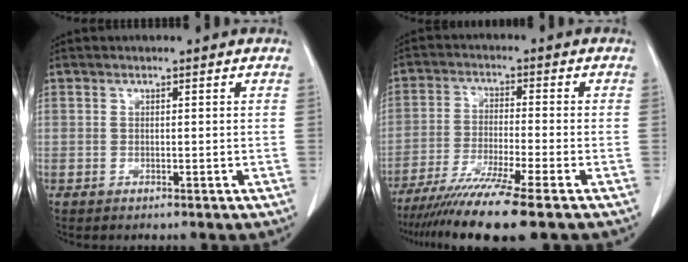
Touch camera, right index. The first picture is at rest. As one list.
[{"total": 11.4, "force": [-8.8, -1.4, 7.2], "torque": [-0.117, -0.033, -0.142]}]